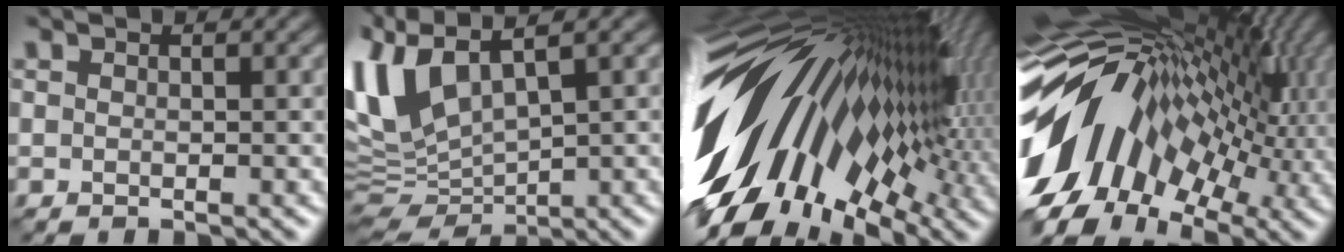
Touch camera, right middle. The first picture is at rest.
{"total": 8.4, "force": [2.2, 3.7, 7.2], "torque": [-0.171, 0.003, 0.040]}
{"total": 18.5, "force": [0.6, 9.1, 16.1], "torque": [-0.269, -0.035, 0.005]}
{"total": 15.1, "force": [-0.6, 8.6, 12.4], "torque": [-0.215, 0.026, -0.027]}